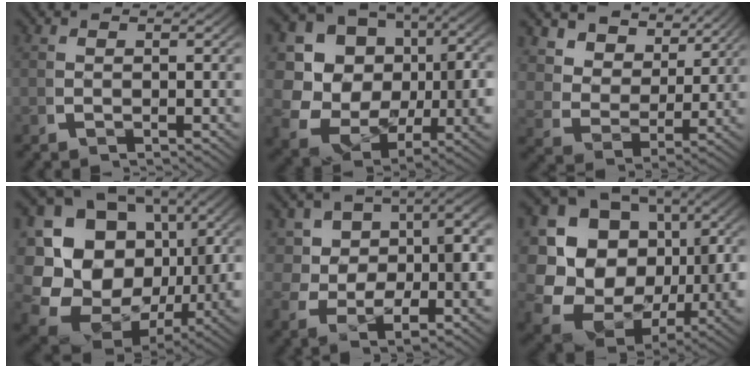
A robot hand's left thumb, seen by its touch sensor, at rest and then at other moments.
{"total": 15.4, "force": [0.2, 12.5, 9.0], "torque": [-0.228, -0.061, 0.011]}
{"total": 7.3, "force": [4.1, 4.5, 4.0], "torque": [-0.088, -0.006, 0.070]}
{"total": 20.7, "force": [0.2, 16.0, 13.1], "torque": [-0.291, -0.055, 0.014]}
{"total": 9.4, "force": [0.6, 6.3, 6.9], "torque": [-0.117, -0.025, 0.023]}
{"total": 18.7, "force": [0.4, 14.9, 11.2], "torque": [-0.269, -0.059, 0.014]}